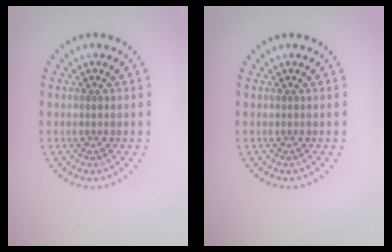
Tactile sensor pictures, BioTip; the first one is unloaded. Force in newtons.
{"total": 0.0}